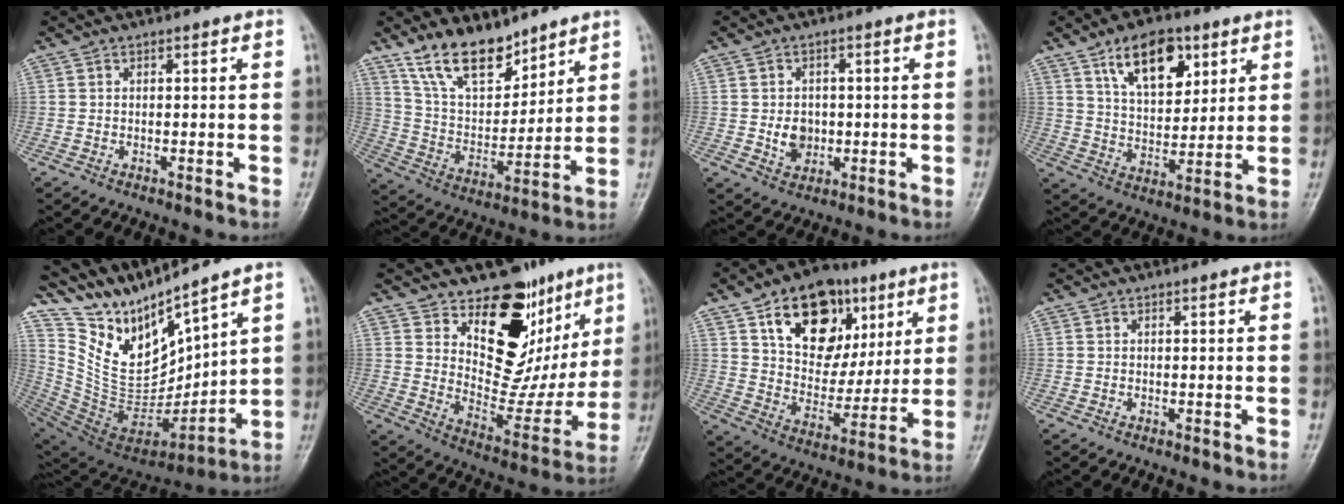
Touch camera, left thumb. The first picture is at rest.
{"total": 13.7, "force": [10.4, 6.3, 6.5], "torque": [-0.081, -0.065, 0.202]}
{"total": 5.0, "force": [-0.4, 4.0, 2.9], "torque": [-0.028, 0.000, -0.001]}
{"total": 13.3, "force": [6.8, 7.3, 8.8], "torque": [-0.109, -0.033, 0.121]}
{"total": 16.7, "force": [14.6, 3.8, 7.3], "torque": [-0.107, -0.093, 0.304]}
{"total": 19.5, "force": [10.8, 11.0, 11.8], "torque": [-0.091, -0.068, 0.173]}
{"total": 19.5, "force": [9.0, 13.0, 11.4], "torque": [-0.133, -0.025, 0.152]}
{"total": 0.0}